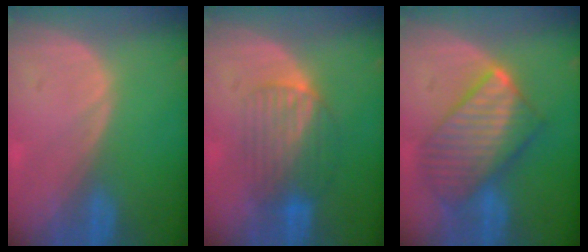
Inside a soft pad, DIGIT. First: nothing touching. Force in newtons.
{"total": 6.3, "press": 6.2, "slide": 1.1}
{"total": 10.2, "press": 10.2, "slide": 0.8}